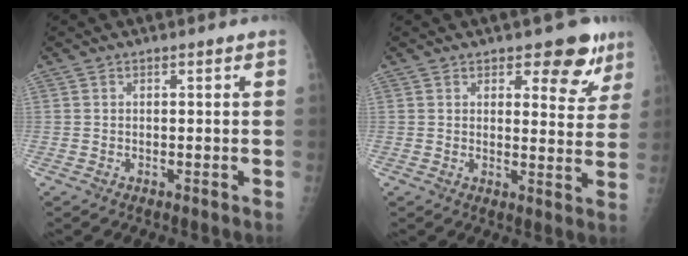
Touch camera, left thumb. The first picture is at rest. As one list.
[{"total": 8.2, "force": [5.3, 3.9, 4.8], "torque": [-0.018, -0.029, 0.067]}]